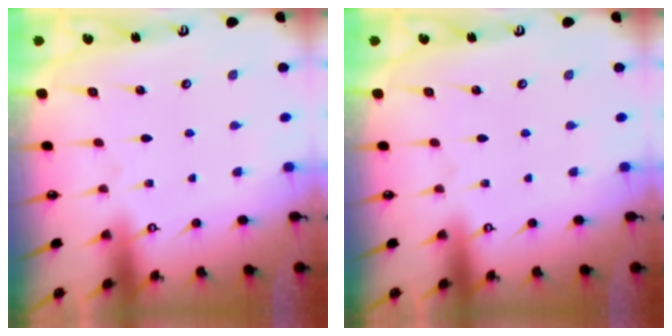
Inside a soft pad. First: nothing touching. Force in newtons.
{"total": 0.0}